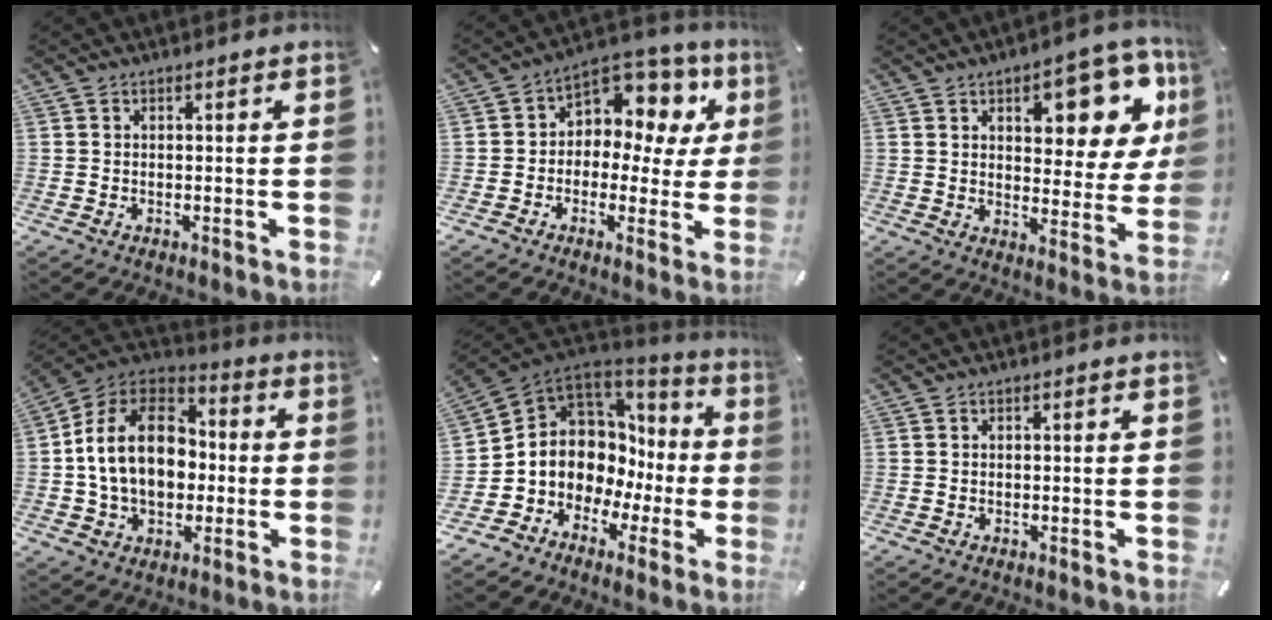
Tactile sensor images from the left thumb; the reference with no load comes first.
{"total": 9.9, "force": [3.1, 7.7, 5.5], "torque": [-0.083, -0.030, 0.058]}
{"total": 15.7, "force": [7.9, 7.7, 11.2], "torque": [-0.126, -0.048, 0.126]}
{"total": 17.4, "force": [-0.8, 13.8, 10.6], "torque": [-0.224, 0.021, -0.014]}
{"total": 9.2, "force": [0.9, 8.6, 3.3], "torque": [-0.071, -0.040, 0.024]}
{"total": 0.0}